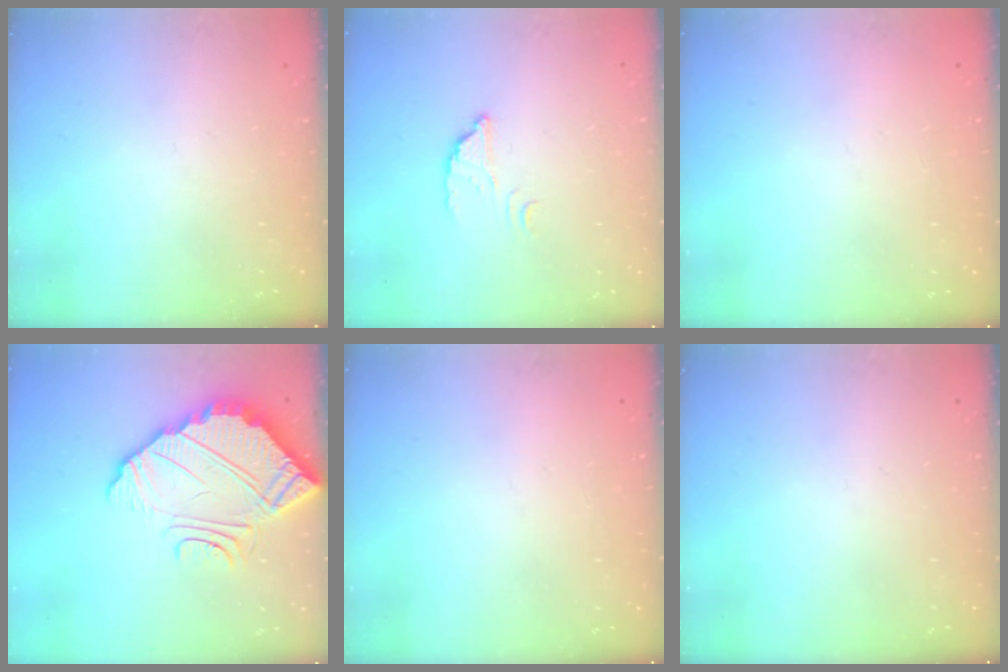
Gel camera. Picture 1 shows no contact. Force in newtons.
{"total": 2.5, "press": 2.5, "slide": 0.1}
{"total": 2.3, "press": 2.3, "slide": 0.1}
{"total": 10.5, "press": 10.4, "slide": 0.7}
{"total": 2.3, "press": 2.3, "slide": 0.1}
{"total": 0.0}